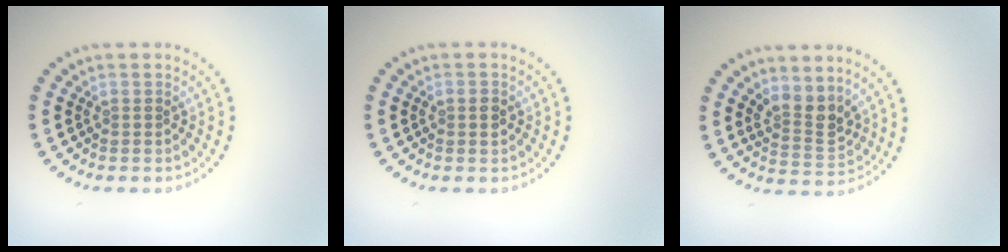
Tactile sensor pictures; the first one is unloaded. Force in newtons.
{"total": 1.4, "press": 1.4, "slide": 0.2}
{"total": 3.1, "press": 2.7, "slide": 1.5}